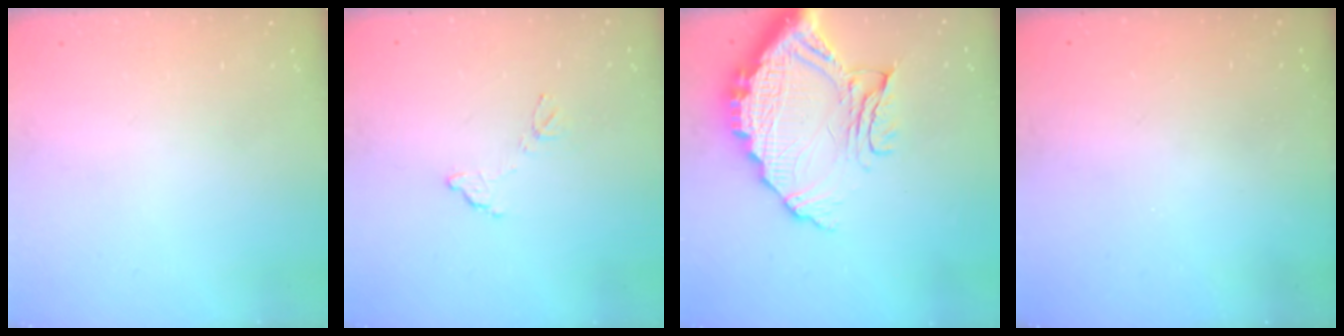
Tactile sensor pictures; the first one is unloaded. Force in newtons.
{"total": 7.7, "press": 7.7, "slide": 0.4}
{"total": 17.4, "press": 17.4, "slide": 1.5}
{"total": 3.2, "press": 3.2, "slide": 0.1}